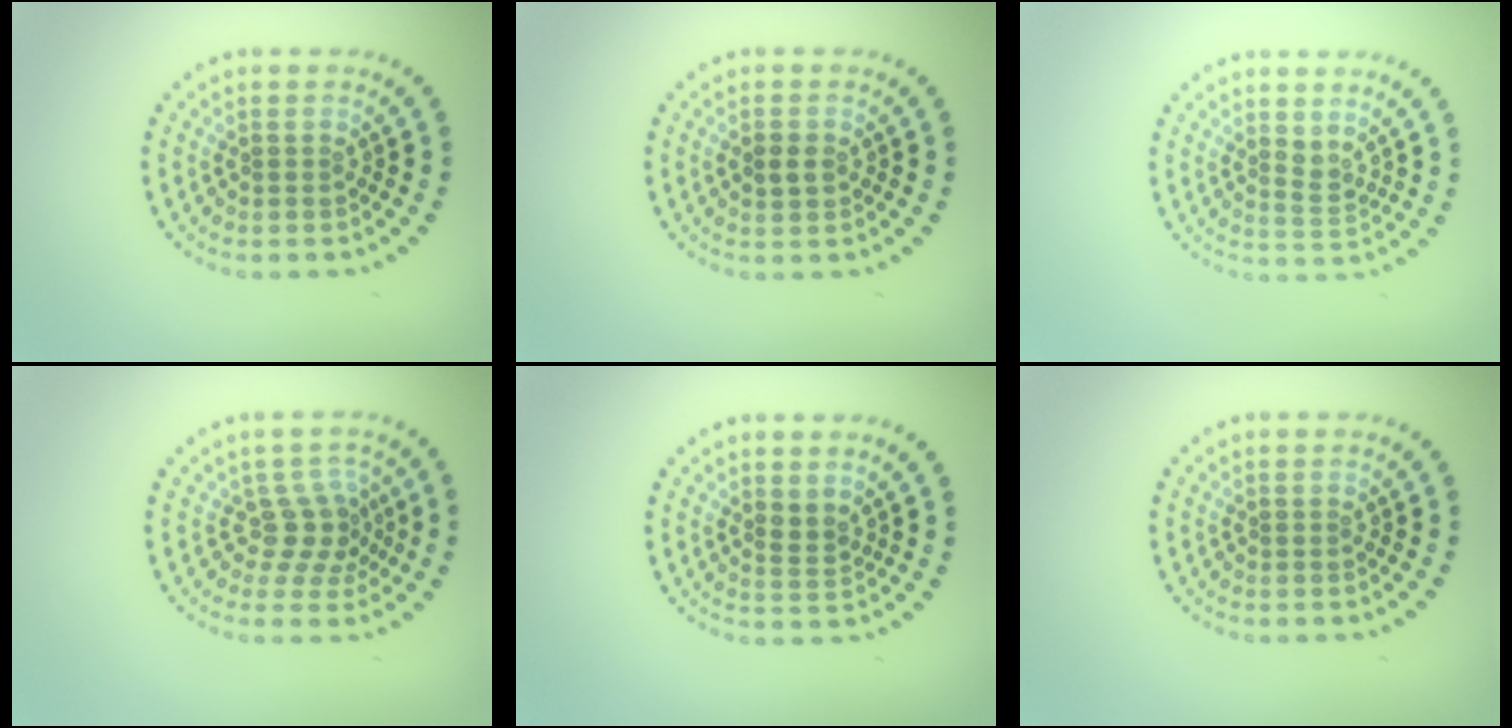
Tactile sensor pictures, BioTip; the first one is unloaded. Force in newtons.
{"total": 1.6, "press": 1.6, "slide": 0.1}
{"total": 1.4, "press": 1.2, "slide": 0.7}
{"total": 2.8, "press": 2.3, "slide": 1.6}
{"total": 1.5, "press": 1.2, "slide": 0.9}
{"total": 0.0}